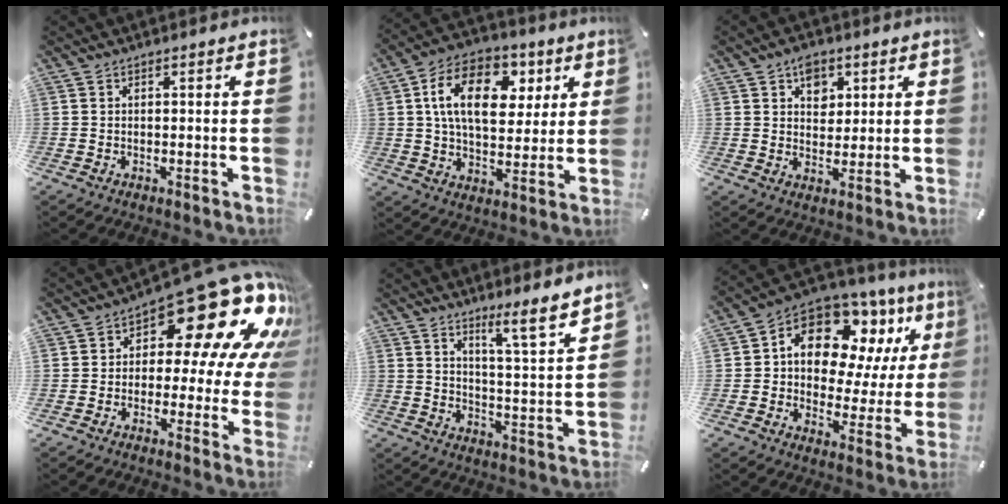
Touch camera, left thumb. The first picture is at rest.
{"total": 17.3, "force": [5.3, 11.3, 12.0], "torque": [-0.194, -0.002, 0.093]}
{"total": 5.8, "force": [3.0, 4.6, 2.0], "torque": [-0.006, -0.012, 0.046]}
{"total": 21.2, "force": [10.5, 9.6, 15.8], "torque": [-0.213, -0.077, 0.172]}
{"total": 8.6, "force": [7.3, 0.5, 4.5], "torque": [-0.062, -0.061, 0.121]}
{"total": 13.9, "force": [7.3, 9.5, 7.1], "torque": [-0.121, -0.053, 0.134]}